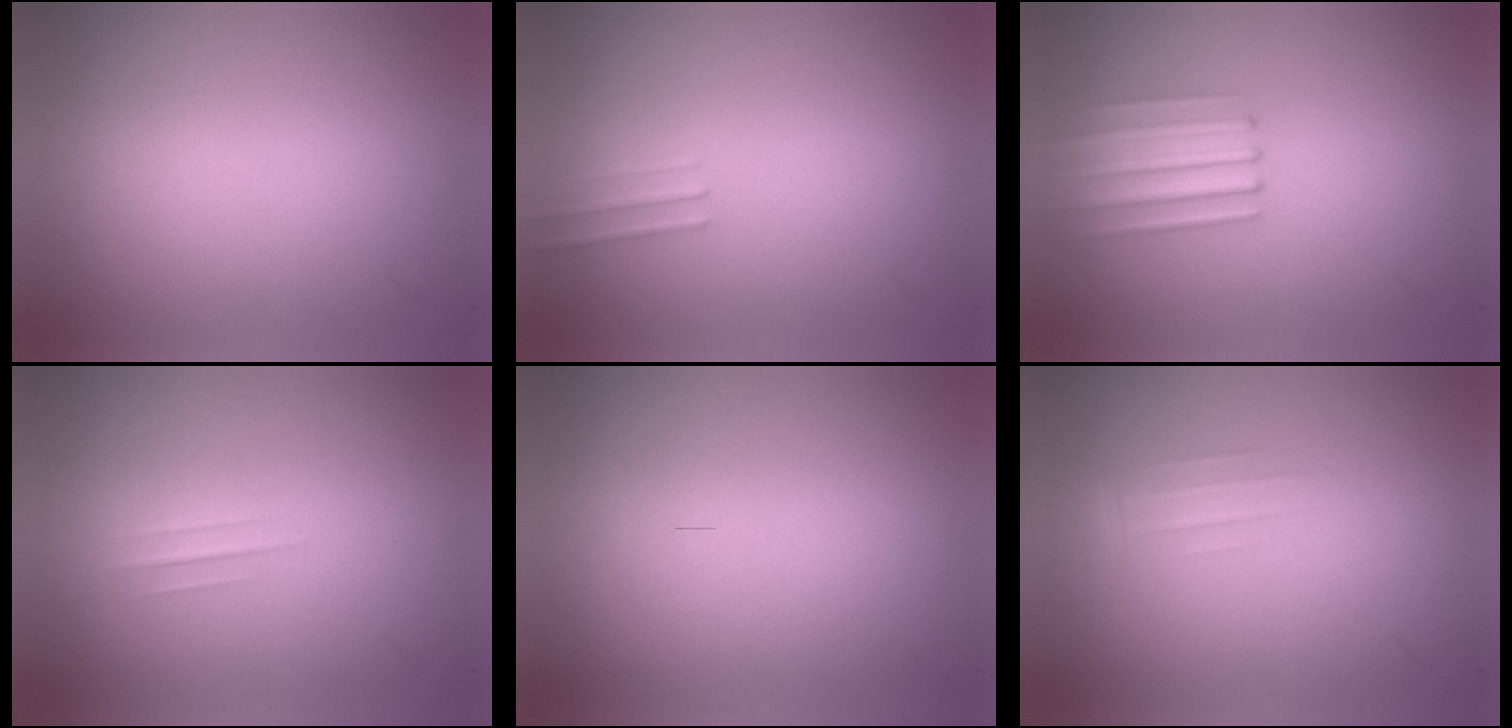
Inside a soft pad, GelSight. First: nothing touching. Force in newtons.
{"total": 1.0}
{"total": 2.6}
{"total": 1.1}
{"total": 0.0}
{"total": 1.0}